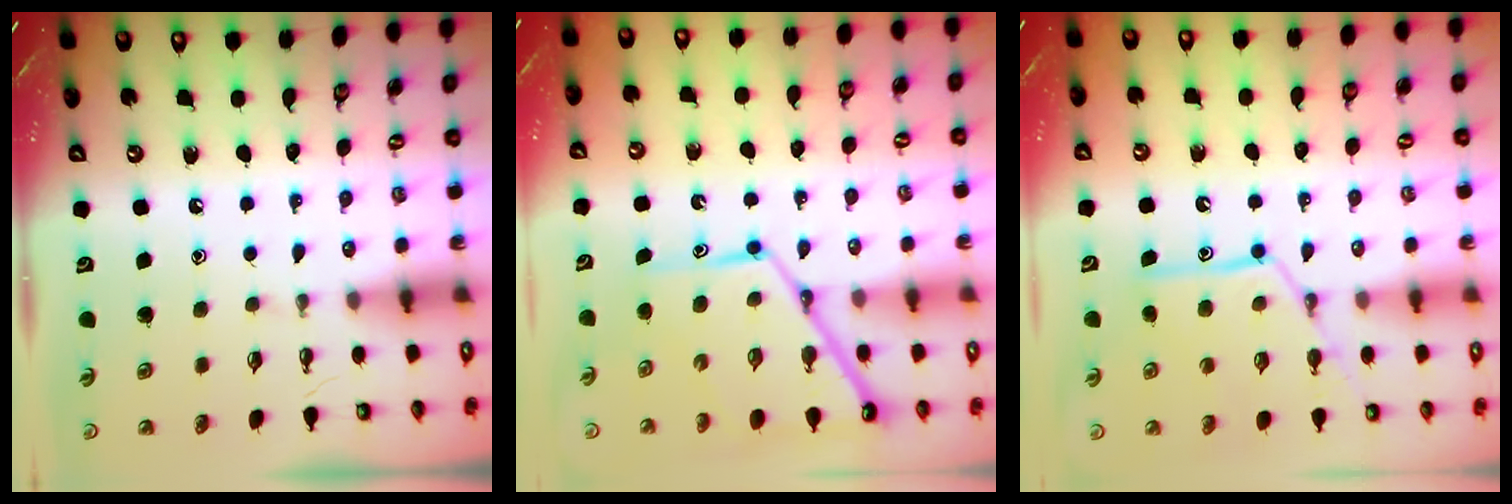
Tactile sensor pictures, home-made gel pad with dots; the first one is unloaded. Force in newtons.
{"total": 13.0, "press": 13.0, "slide": 1.1}
{"total": 12.8, "press": 12.7, "slide": 1.1}